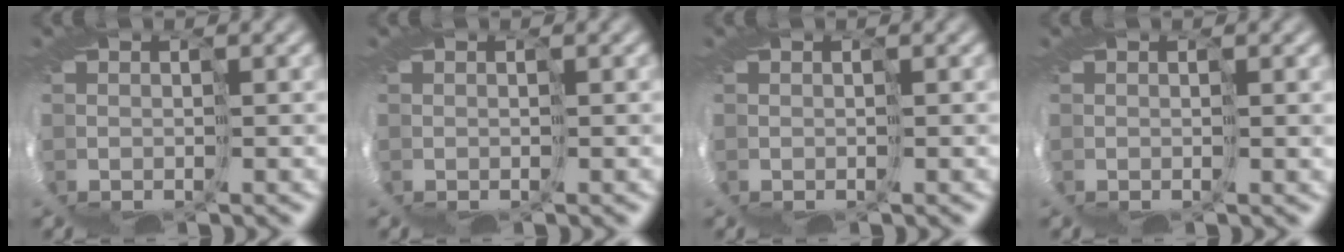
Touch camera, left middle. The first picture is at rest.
{"total": 0.0}
{"total": 0.0}
{"total": 0.8, "force": [0.4, 0.0, 0.6], "torque": [-0.012, 0.000, 0.004]}